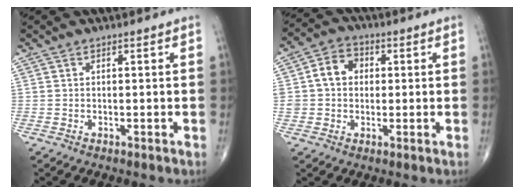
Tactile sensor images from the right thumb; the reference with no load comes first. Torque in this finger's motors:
{"motor_torque": [1.07, 1.05, 0.68, 0.00, 0.04]}